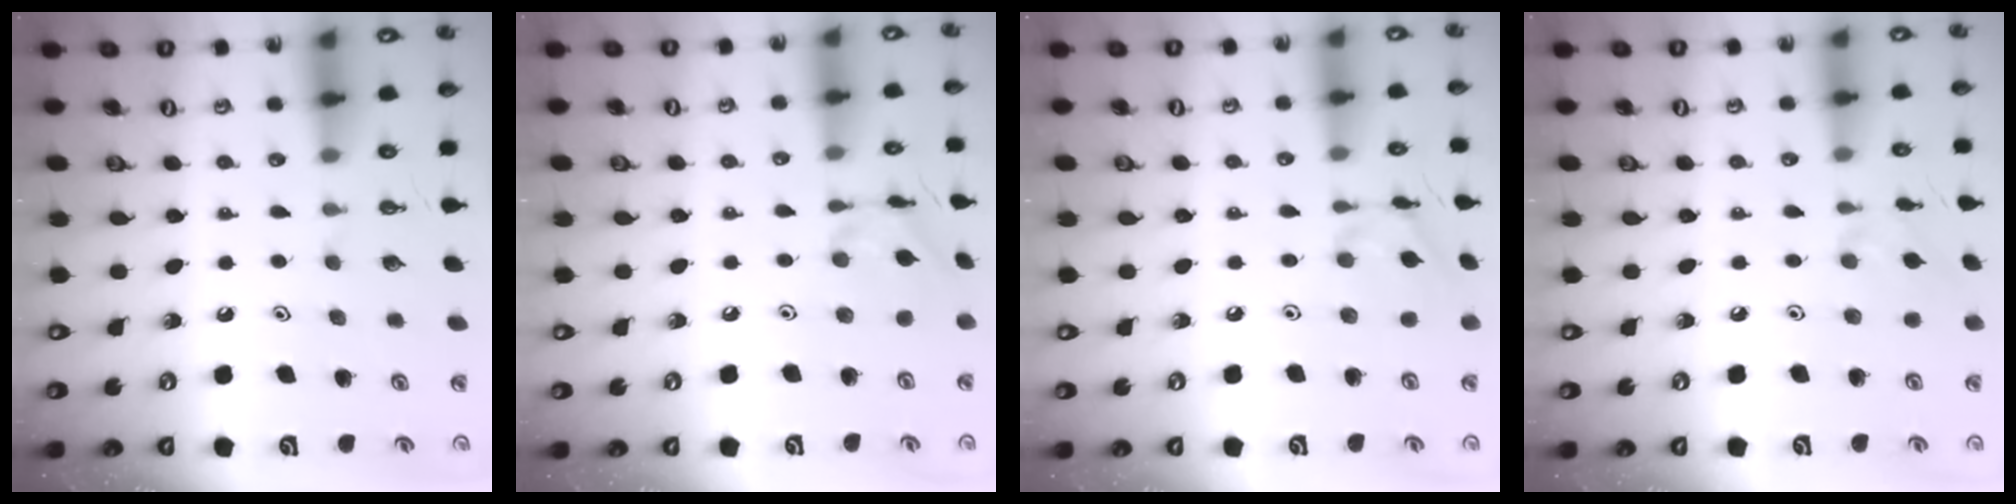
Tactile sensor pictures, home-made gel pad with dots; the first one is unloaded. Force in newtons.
{"total": 7.4, "press": 7.4, "slide": 0.5}
{"total": 8.4, "press": 8.4, "slide": 0.5}
{"total": 2.6, "press": 2.6, "slide": 0.5}